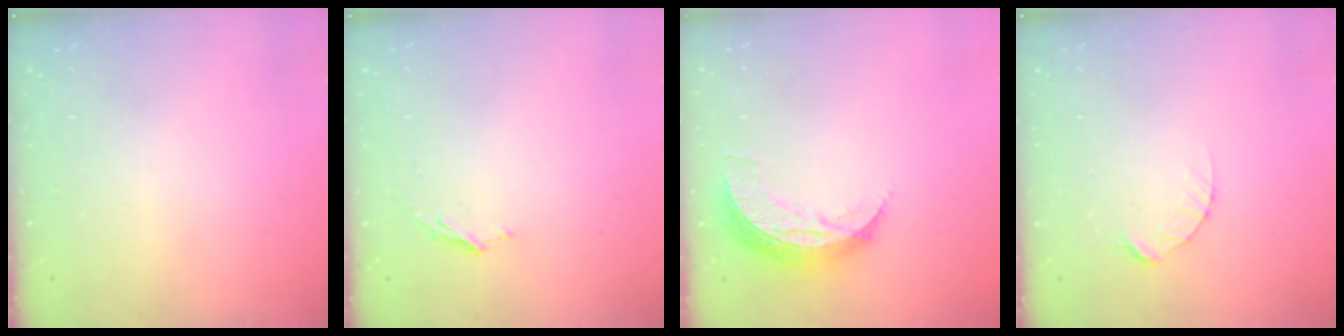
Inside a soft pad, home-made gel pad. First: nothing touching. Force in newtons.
{"total": 3.2, "press": 3.2, "slide": 0.3}
{"total": 8.3, "press": 8.3, "slide": 0.5}
{"total": 4.7, "press": 4.7, "slide": 0.6}